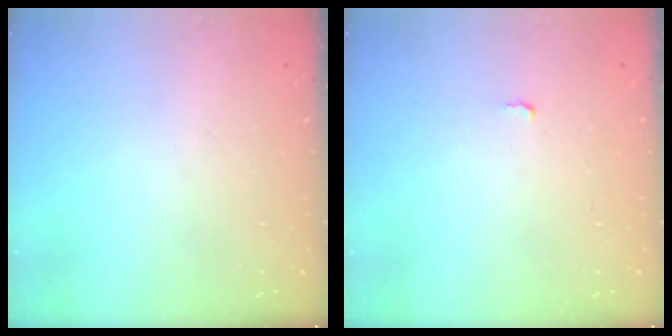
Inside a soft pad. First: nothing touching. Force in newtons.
{"total": 2.7, "press": 2.7, "slide": 0.2}